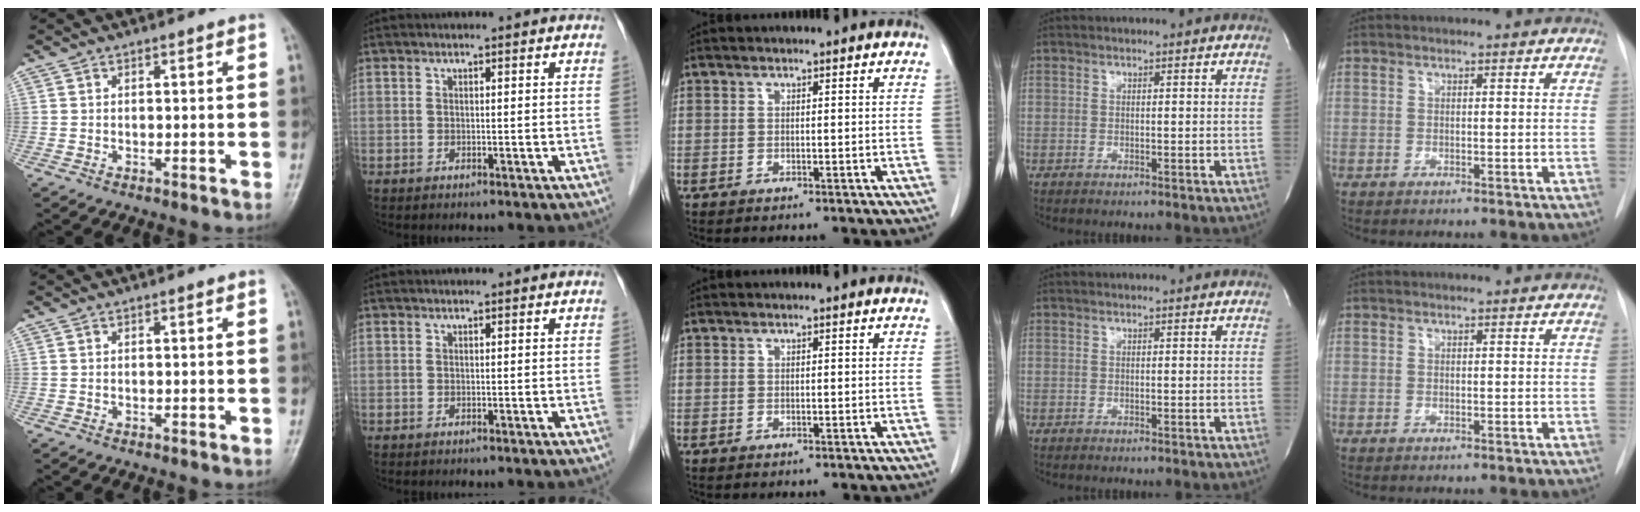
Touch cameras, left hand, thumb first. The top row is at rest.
{}